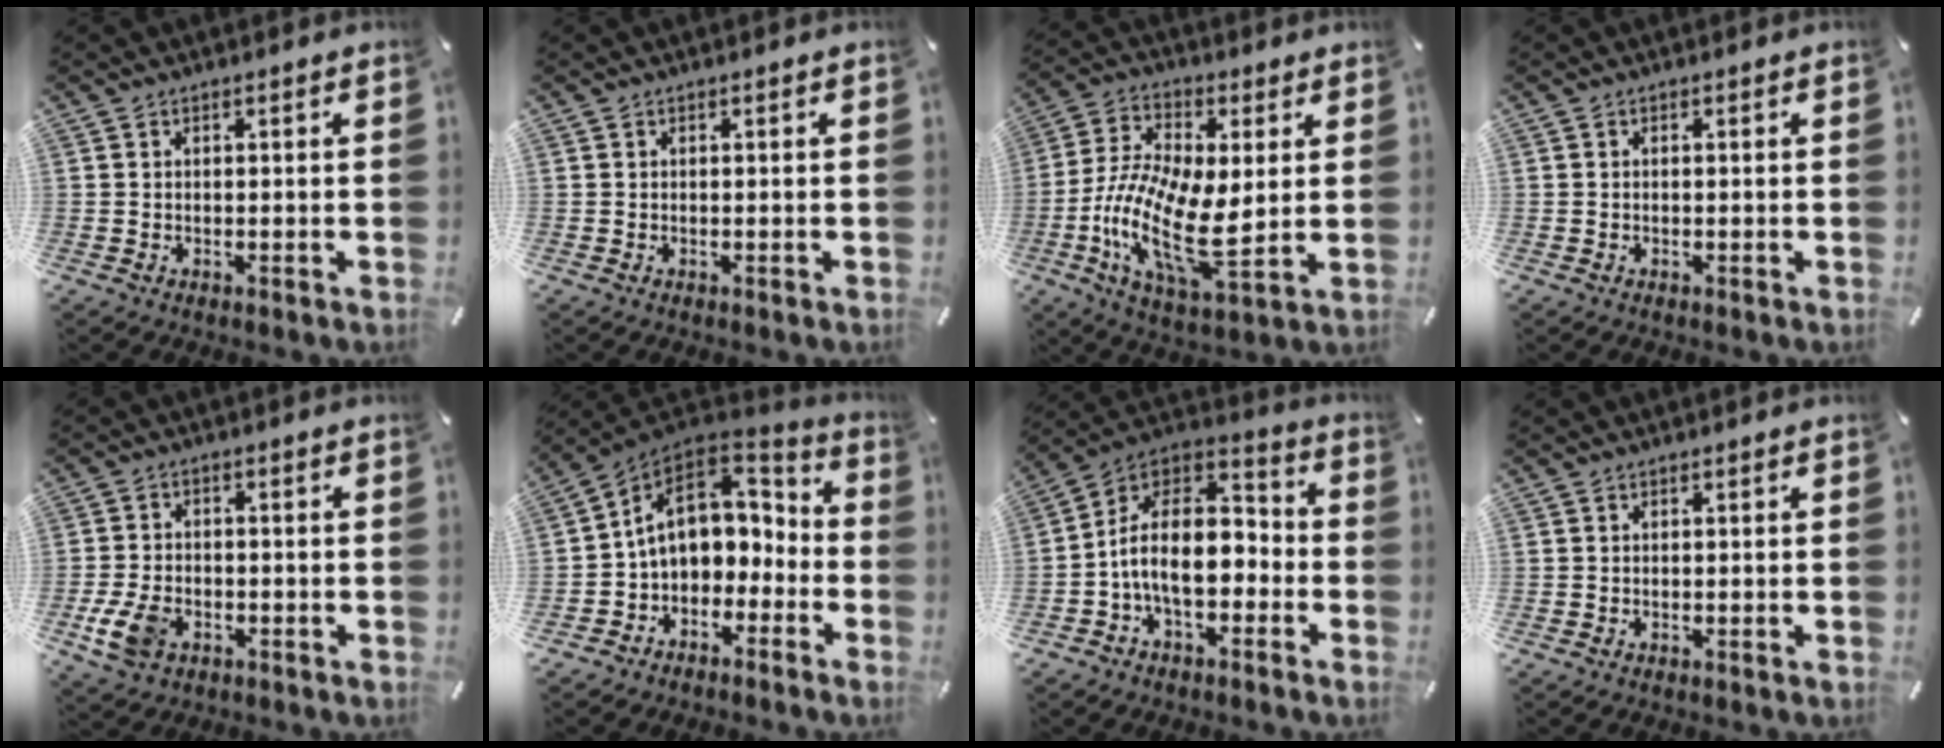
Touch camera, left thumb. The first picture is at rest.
{"total": 0.0}
{"total": 16.8, "force": [-1.8, 7.4, 15.0], "torque": [-0.323, -0.019, -0.028]}
{"total": 0.0}
{"total": 7.3, "force": [-2.9, 4.8, 4.6], "torque": [-0.110, 0.005, -0.054]}
{"total": 12.9, "force": [0.8, 9.9, 8.3], "torque": [-0.138, 0.000, 0.019]}
{"total": 13.7, "force": [-3.9, 8.6, 10.0], "torque": [-0.204, 0.007, -0.074]}
{"total": 0.0}